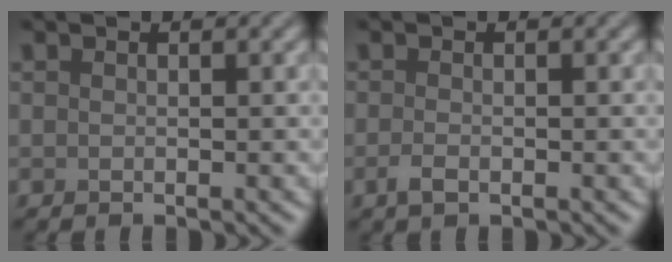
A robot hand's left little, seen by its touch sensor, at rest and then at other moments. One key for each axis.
{"total": 1.1, "fx": -0.6, "fy": 0.5, "fz": 0.8, "tx": -0.021, "ty": -0.003, "tz": -0.013}